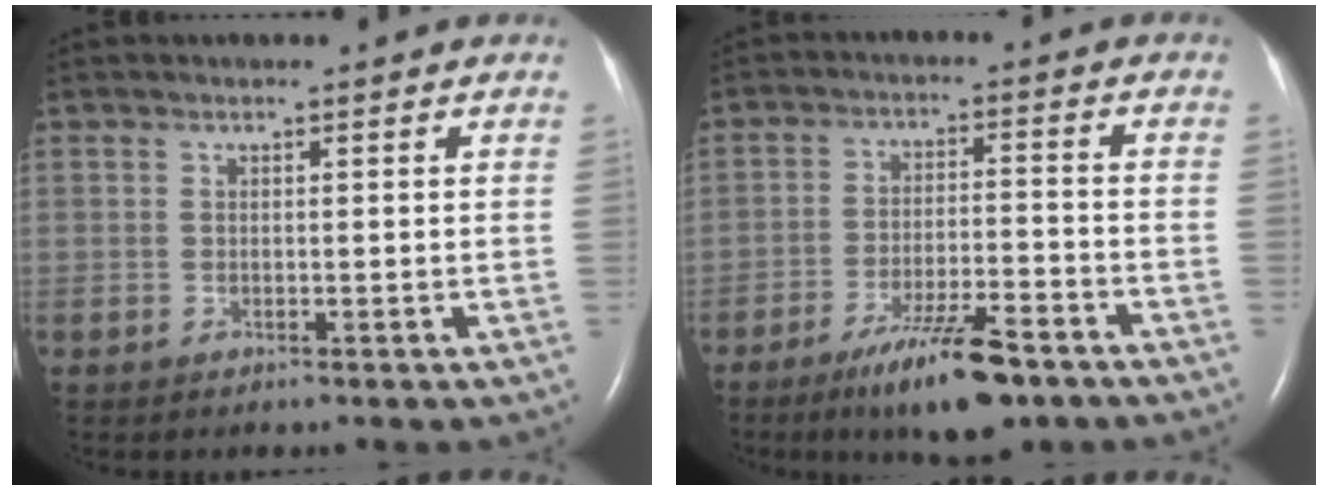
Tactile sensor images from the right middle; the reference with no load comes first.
{"total": 10.6, "force": [-7.2, 1.9, 7.5], "torque": [-0.134, -0.017, -0.119]}